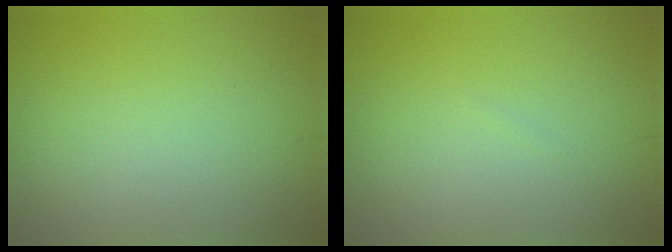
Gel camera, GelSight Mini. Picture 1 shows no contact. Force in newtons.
{"total": 0.0}